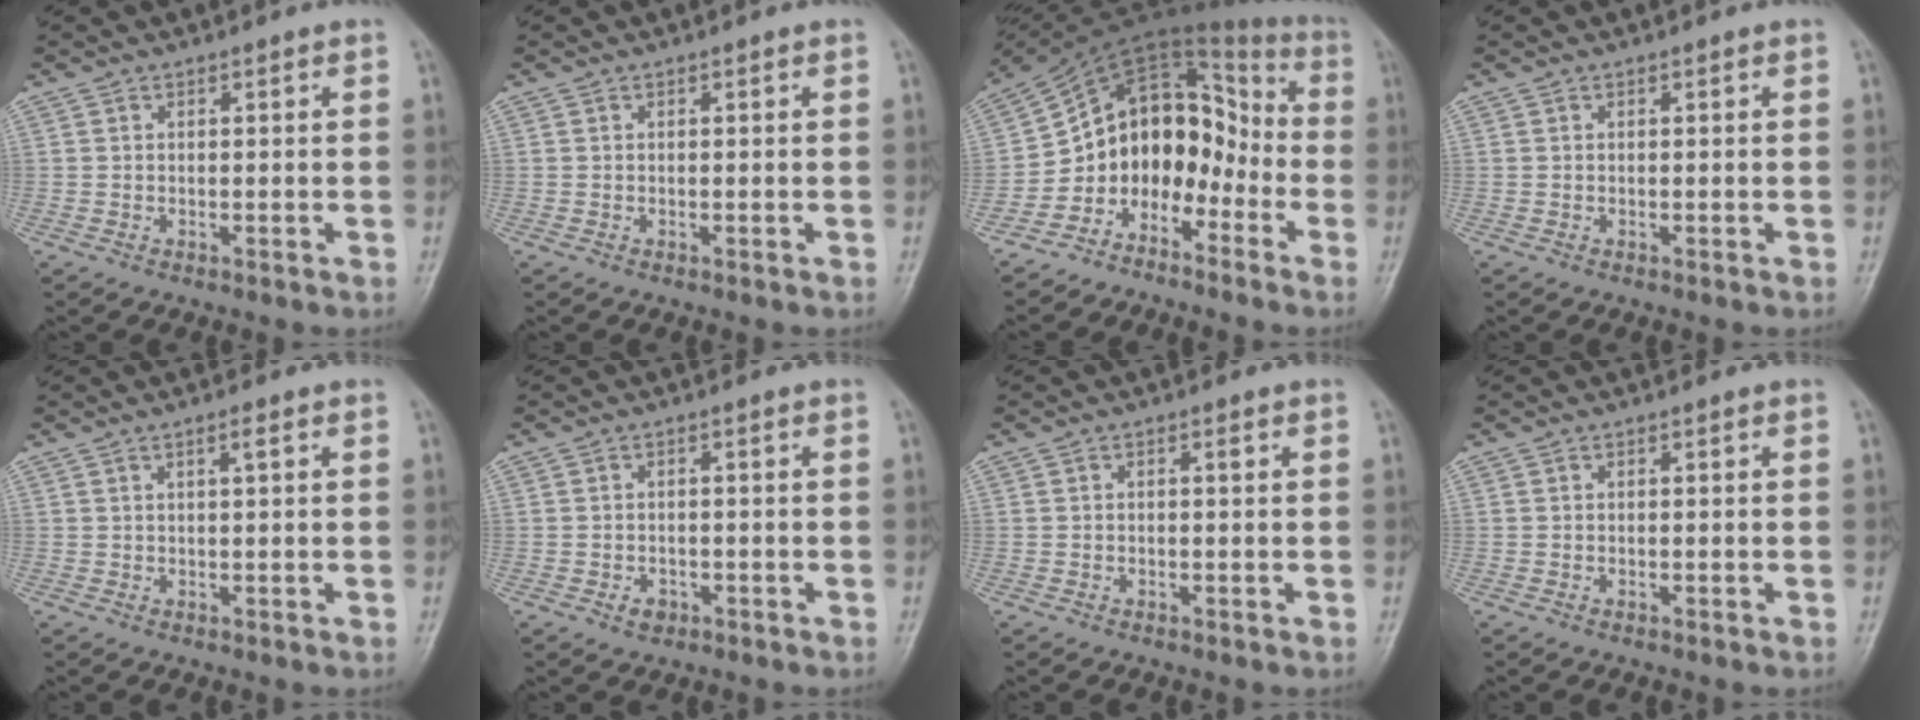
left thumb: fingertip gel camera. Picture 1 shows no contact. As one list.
[{"total": 0.0}, {"total": 13.8, "force": [-5.9, 10.0, 7.5], "torque": [-0.080, 0.120, -0.115]}, {"total": 0.0}, {"total": 1.4, "force": [0.5, 0.1, 1.2], "torque": [-0.023, 0.001, 0.009]}, {"total": 2.3, "force": [-1.1, 1.7, 1.2], "torque": [-0.013, 0.008, -0.013]}, {"total": 0.8, "force": [0.0, 0.1, 0.8], "torque": [-0.018, 0.009, 0.000]}, {"total": 0.0}]